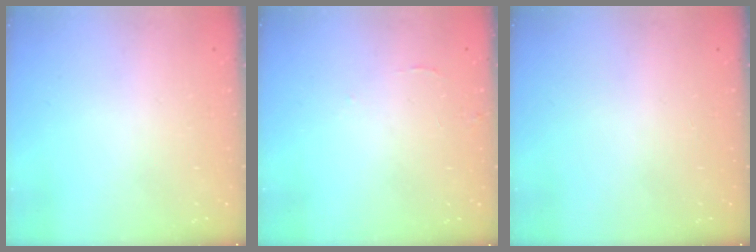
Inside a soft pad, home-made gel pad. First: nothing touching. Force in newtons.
{"total": 6.1, "press": 6.1, "slide": 0.4}
{"total": 0.0}